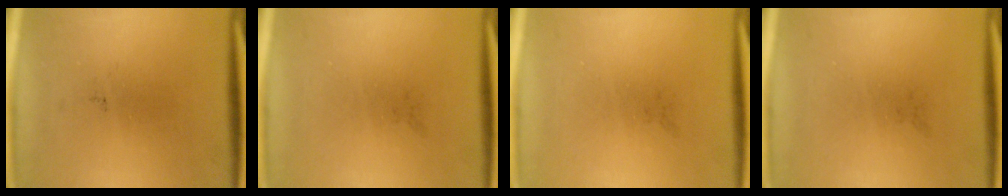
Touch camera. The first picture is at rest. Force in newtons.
{"total": 0.0}
{"total": 0.0}
{"total": 0.0}